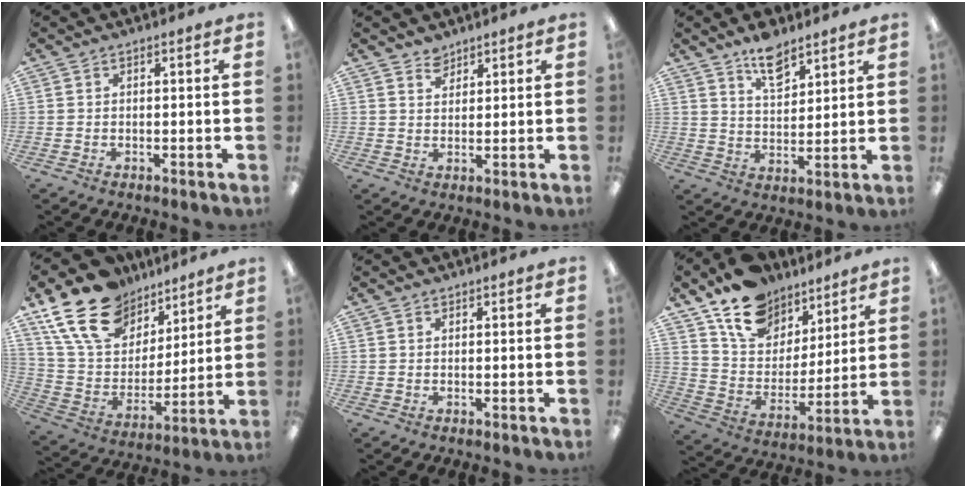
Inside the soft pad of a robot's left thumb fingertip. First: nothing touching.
{"total": 3.2, "force": [2.8, 1.6, 0.2], "torque": [-0.001, -0.012, 0.054]}
{"total": 10.0, "force": [7.5, 4.6, 4.7], "torque": [-0.072, -0.041, 0.133]}
{"total": 20.4, "force": [13.2, 12.7, 8.9], "torque": [-0.174, -0.060, 0.247]}
{"total": 0.0}
{"total": 16.1, "force": [12.0, 9.4, 5.1], "torque": [-0.099, -0.076, 0.225]}